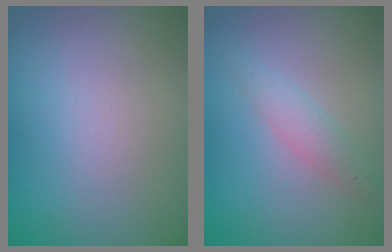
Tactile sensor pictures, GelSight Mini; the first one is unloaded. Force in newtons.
{"total": 2.0, "press": 2.0, "slide": 0.0}